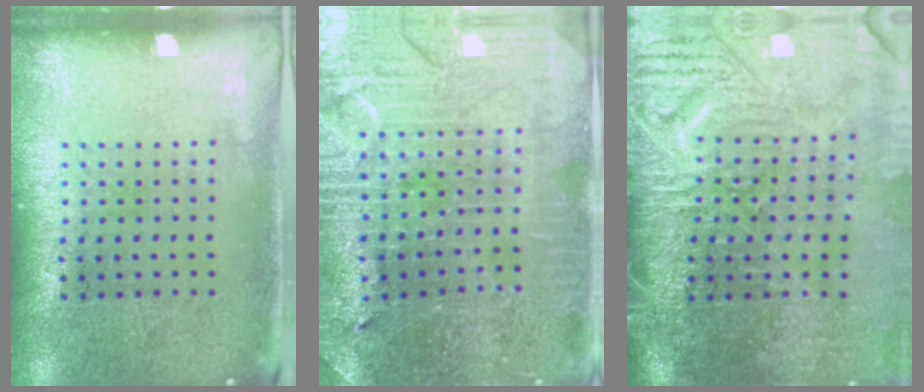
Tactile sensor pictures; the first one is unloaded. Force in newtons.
{"total": 3.3, "press": 3.3, "slide": 0.6}
{"total": 4.8, "press": 4.1, "slide": 2.6}